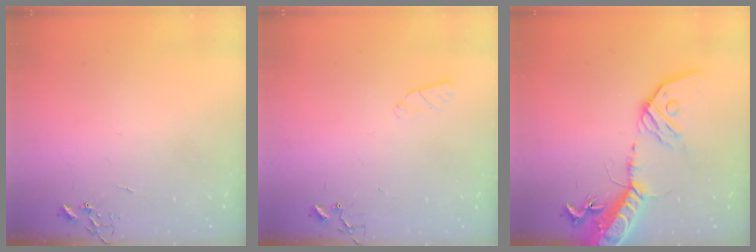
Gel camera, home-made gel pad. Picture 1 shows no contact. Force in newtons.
{"total": 3.6, "press": 3.6, "slide": 0.5}
{"total": 20.5, "press": 20.0, "slide": 4.4}